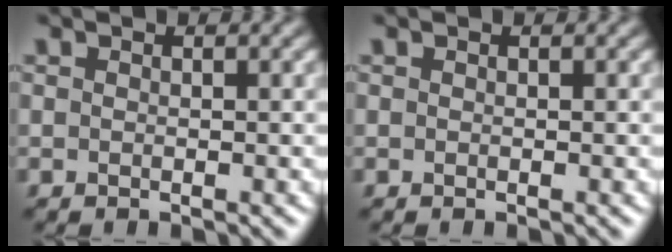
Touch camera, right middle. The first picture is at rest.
{"total": 0.0}